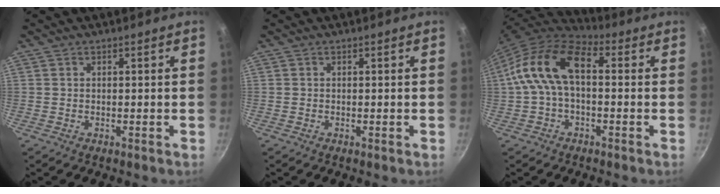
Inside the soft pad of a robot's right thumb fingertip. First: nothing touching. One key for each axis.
{"total": 0.0}
{"total": 14.1, "fx": 1.2, "fy": 7.9, "fz": 11.7, "tx": -0.221, "ty": 0.043, "tz": 0.011}